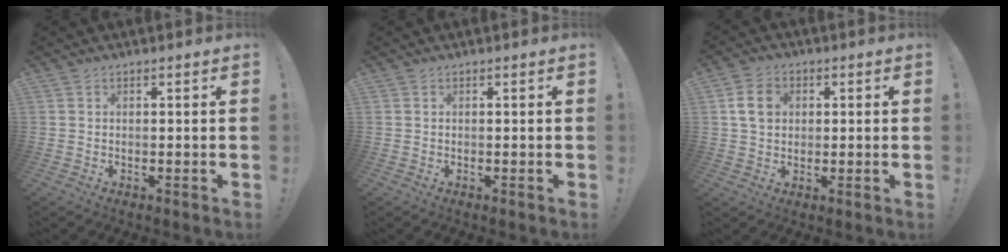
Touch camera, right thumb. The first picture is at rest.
{"total": 0.0}
{"total": 7.4, "force": [1.9, 5.8, 4.1], "torque": [-0.056, 0.006, 0.036]}